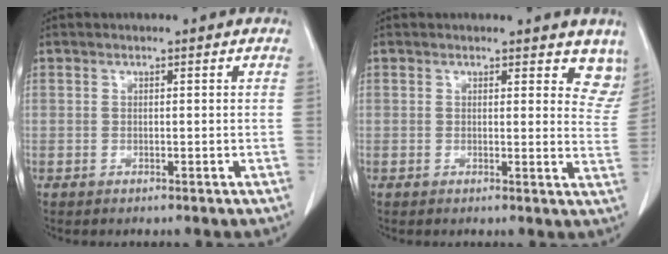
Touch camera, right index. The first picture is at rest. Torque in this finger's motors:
{"motor_torque": [-0.26, 0.17, -0.02, -0.01]}